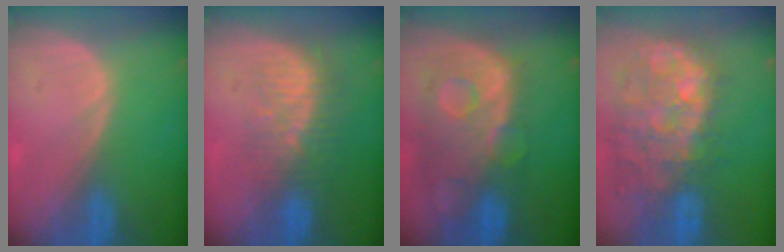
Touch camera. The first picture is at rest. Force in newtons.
{"total": 8.4, "press": 7.5, "slide": 3.8}
{"total": 12.4, "press": 10.2, "slide": 6.9}
{"total": 12.9, "press": 11.6, "slide": 5.8}